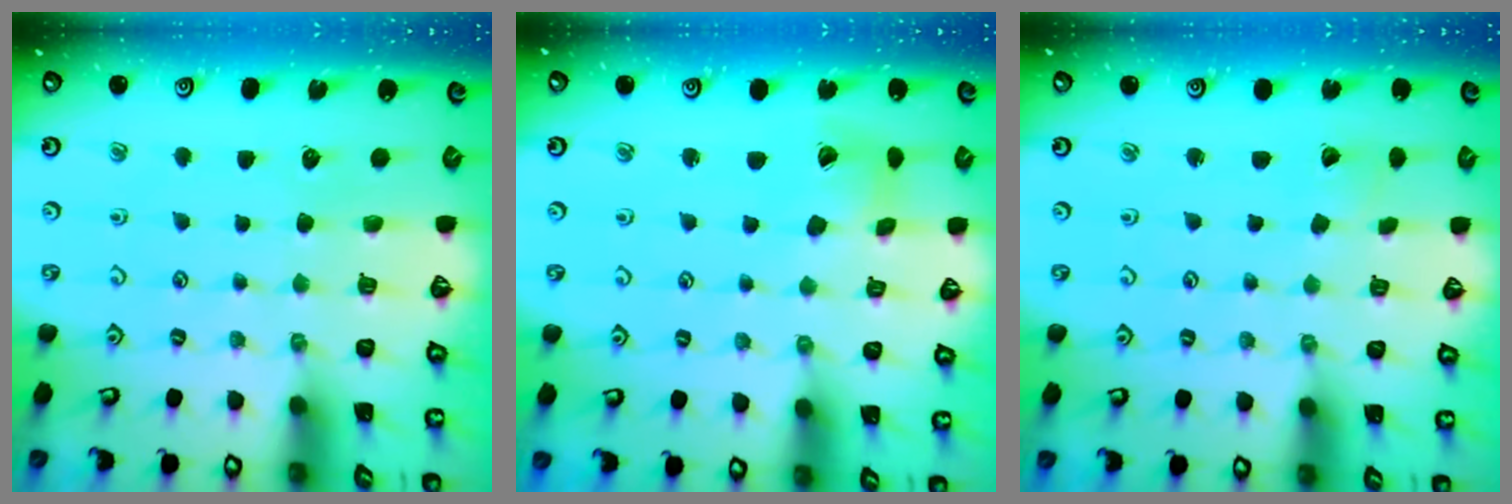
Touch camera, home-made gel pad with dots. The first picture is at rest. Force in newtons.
{"total": 5.8, "press": 5.7, "slide": 0.7}
{"total": 1.5, "press": 1.5, "slide": 0.2}